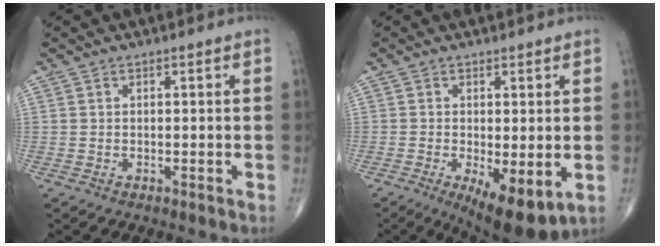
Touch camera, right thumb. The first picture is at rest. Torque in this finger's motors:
{"motor_torque": [0.10, 0.58, 0.06, -0.29, 0.10]}